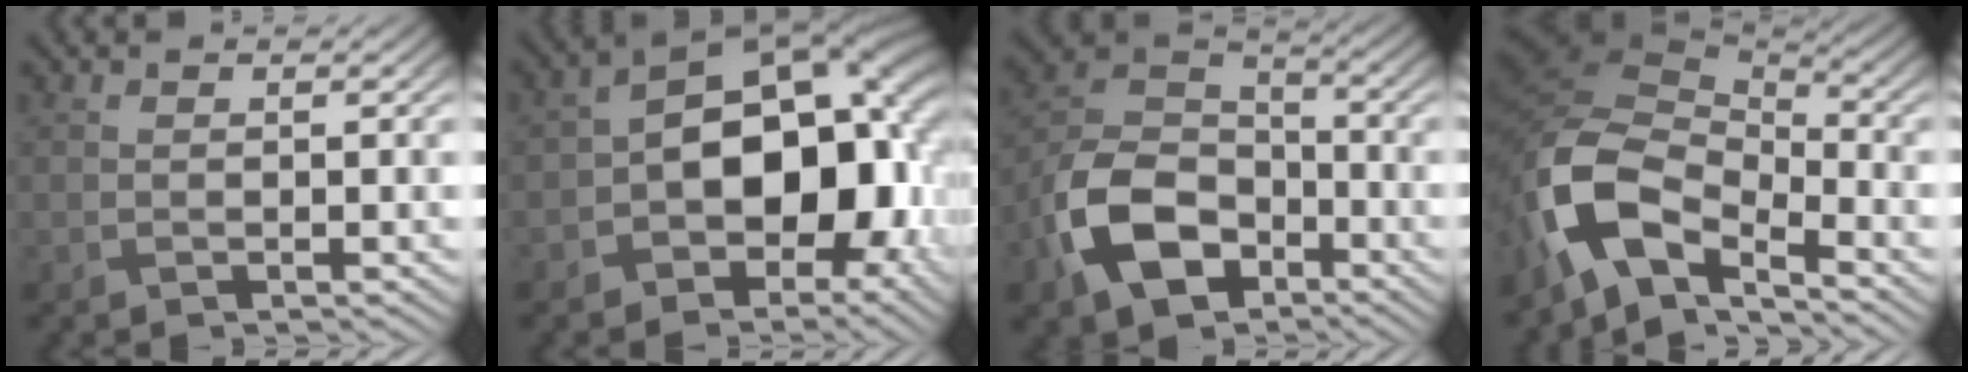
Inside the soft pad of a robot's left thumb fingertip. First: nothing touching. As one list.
[{"total": 14.7, "force": [-2.1, 9.5, 11.0], "torque": [-0.158, -0.008, -0.039]}, {"total": 12.2, "force": [-5.7, 8.0, 7.2], "torque": [-0.172, -0.015, -0.126]}, {"total": 12.5, "force": [-5.7, 7.0, 8.7], "torque": [-0.192, -0.010, -0.123]}]